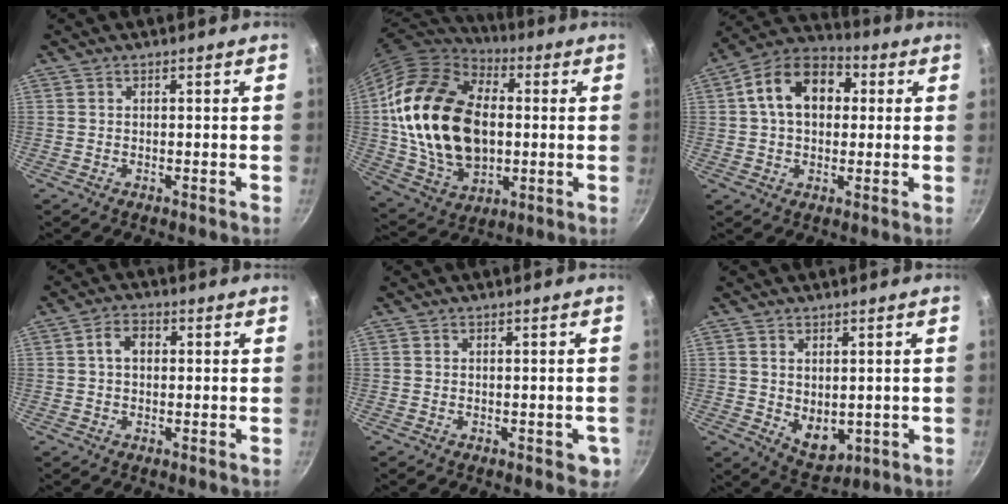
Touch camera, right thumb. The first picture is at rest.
{"total": 26.6, "force": [1.5, 17.6, 19.8], "torque": [-0.345, 0.012, 0.032]}
{"total": 14.2, "force": [2.7, 10.0, 9.7], "torque": [-0.128, 0.026, 0.024]}
{"total": 4.2, "force": [0.6, 3.0, 2.9], "torque": [-0.037, 0.012, 0.004]}
{"total": 2.8, "force": [-0.7, 1.9, 2.0], "torque": [-0.006, 0.006, -0.007]}
{"total": 6.4, "force": [0.4, 4.5, 4.6], "torque": [-0.055, -0.019, 0.023]}